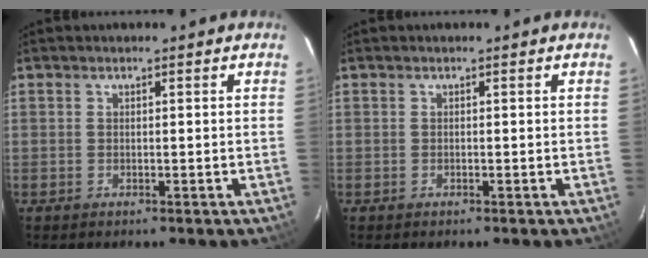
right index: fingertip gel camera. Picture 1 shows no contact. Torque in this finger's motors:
{"motor_torque": [0.01, 0.01, -0.02, 0.00]}